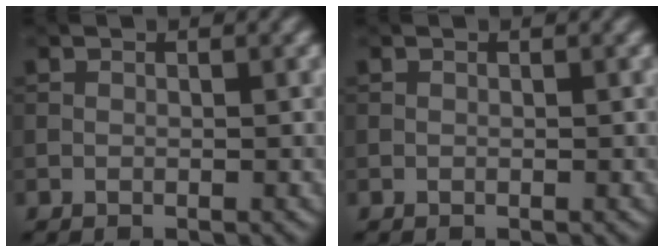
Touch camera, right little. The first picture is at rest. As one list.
[{"total": 0.0}]